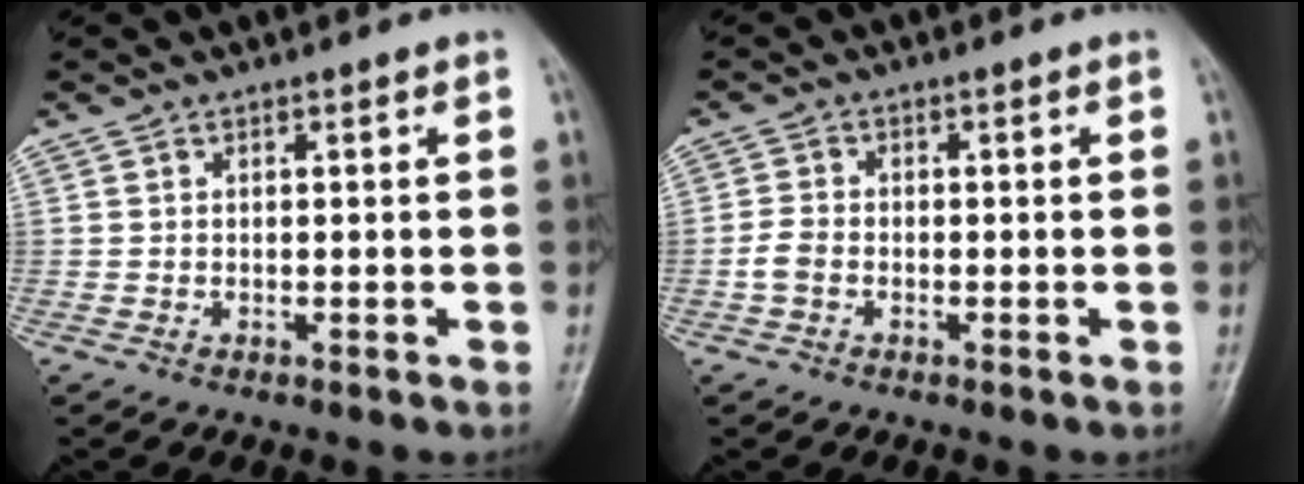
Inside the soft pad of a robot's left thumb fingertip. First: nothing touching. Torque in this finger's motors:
{"motor_torque": [0.05, -0.07, 0.39, 0.20, 0.01]}